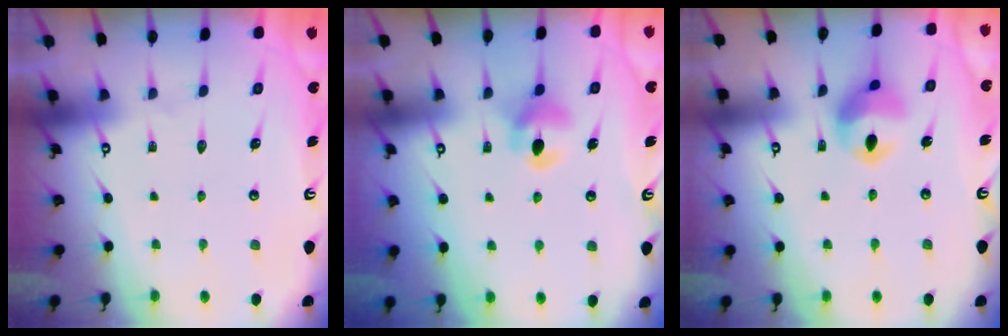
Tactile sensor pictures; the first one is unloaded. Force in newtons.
{"total": 6.3, "press": 6.3, "slide": 0.4}
{"total": 10.7, "press": 10.7, "slide": 1.3}